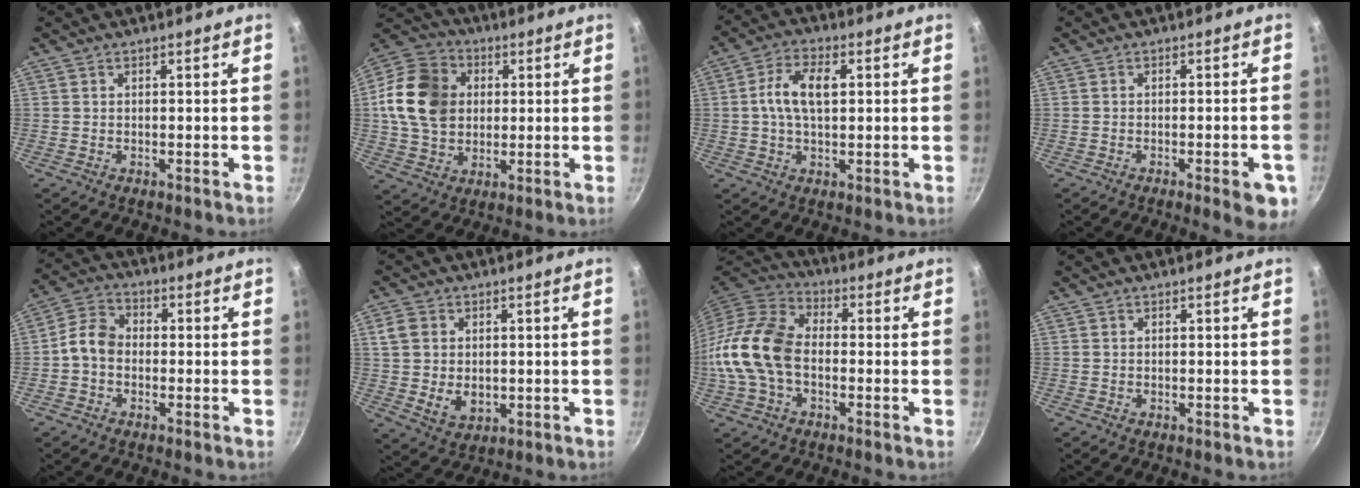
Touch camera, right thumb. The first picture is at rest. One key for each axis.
{"total": 16.1, "fx": 2.4, "fy": 12.8, "fz": 9.5, "tx": -0.157, "ty": 0.013, "tz": 0.034}
{"total": 8.4, "fx": 1.3, "fy": 4.7, "fz": 6.9, "tx": -0.120, "ty": 0.017, "tz": 0.015}
{"total": 6.1, "fx": -2.7, "fy": 1.7, "fz": 5.2, "tx": -0.050, "ty": 0.010, "tz": -0.030}
{"total": 6.2, "fx": -1.1, "fy": 4.8, "fz": 3.7, "tx": -0.054, "ty": 0.024, "tz": -0.040}
{"total": 7.9, "fx": 0.4, "fy": 6.2, "fz": 4.8, "tx": -0.075, "ty": -0.014, "tz": 0.009}
{"total": 15.0, "fx": -2.2, "fy": 10.1, "fz": 10.9, "tx": -0.194, "ty": 0.033, "tz": -0.059}
{"total": 0.0}